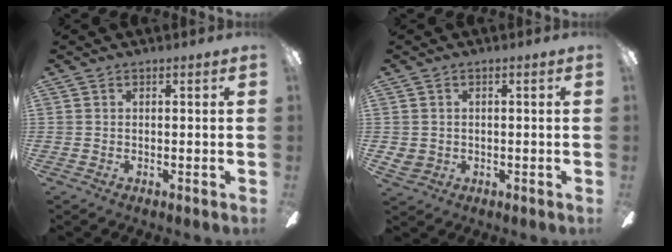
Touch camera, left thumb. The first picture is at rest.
{"total": 2.4, "force": [0.0, 2.2, 0.9], "torque": [-0.016, 0.003, 0.001]}